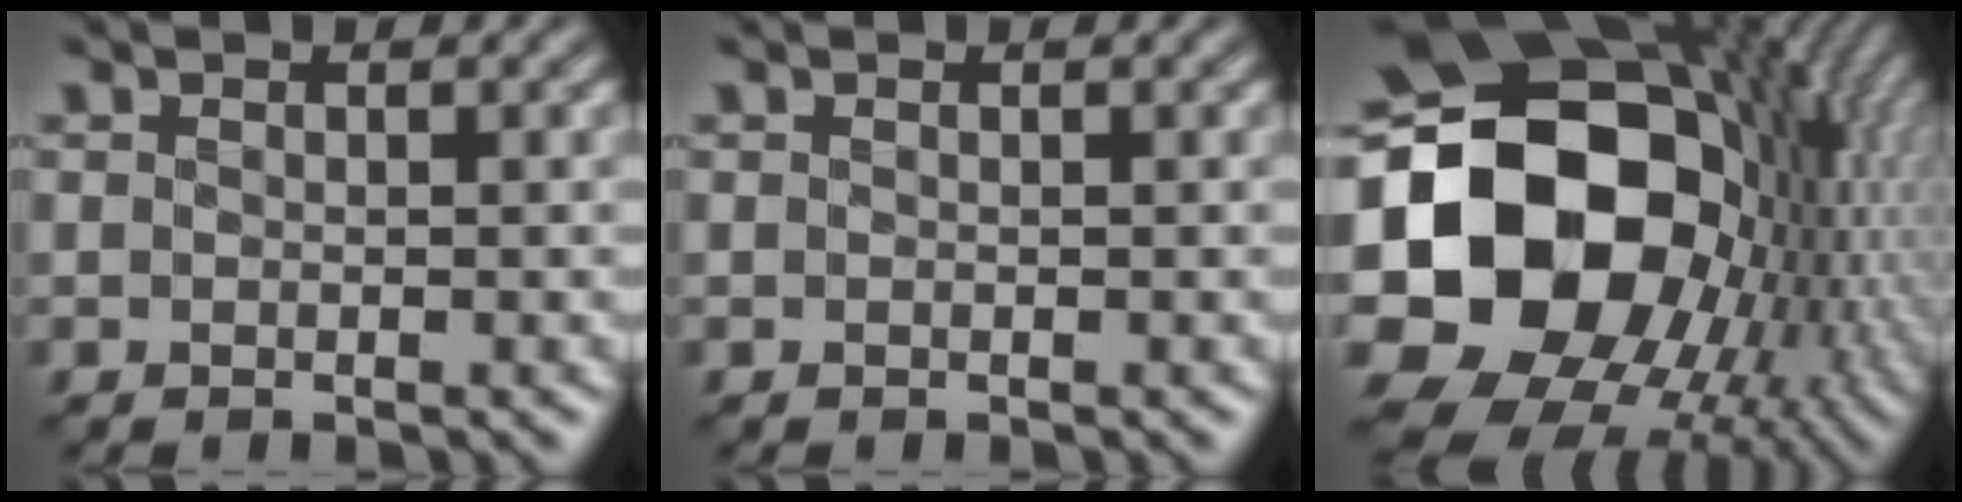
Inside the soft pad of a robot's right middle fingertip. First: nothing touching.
{"total": 0.0}
{"total": 21.6, "force": [-0.1, 16.8, 13.6], "torque": [-0.299, -0.019, 0.021]}